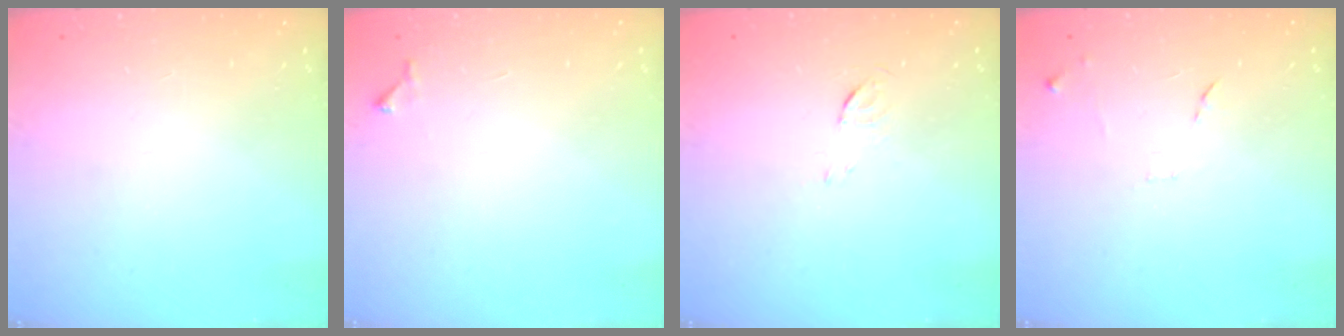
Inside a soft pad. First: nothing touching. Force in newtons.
{"total": 4.4, "press": 4.4, "slide": 0.7}
{"total": 3.3, "press": 3.3, "slide": 0.4}
{"total": 7.5, "press": 7.5, "slide": 0.6}